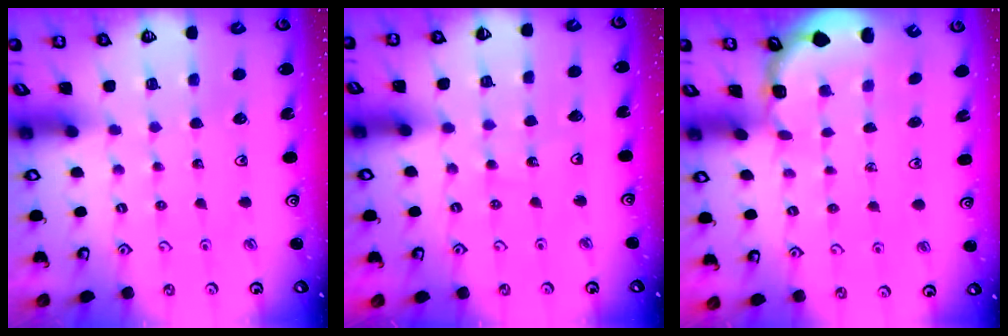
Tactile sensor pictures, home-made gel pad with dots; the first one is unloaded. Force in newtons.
{"total": 4.2, "press": 4.1, "slide": 0.6}
{"total": 1.6, "press": 1.5, "slide": 0.4}